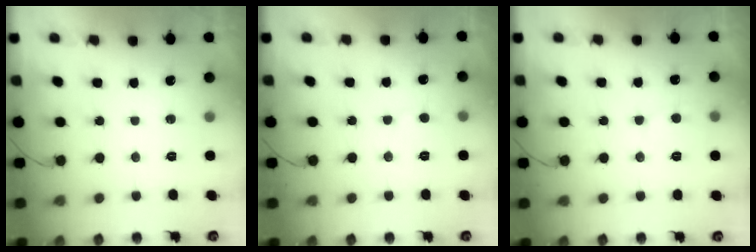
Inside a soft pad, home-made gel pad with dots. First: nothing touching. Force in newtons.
{"total": 3.3, "press": 3.3, "slide": 0.3}
{"total": 3.5, "press": 3.5, "slide": 0.3}